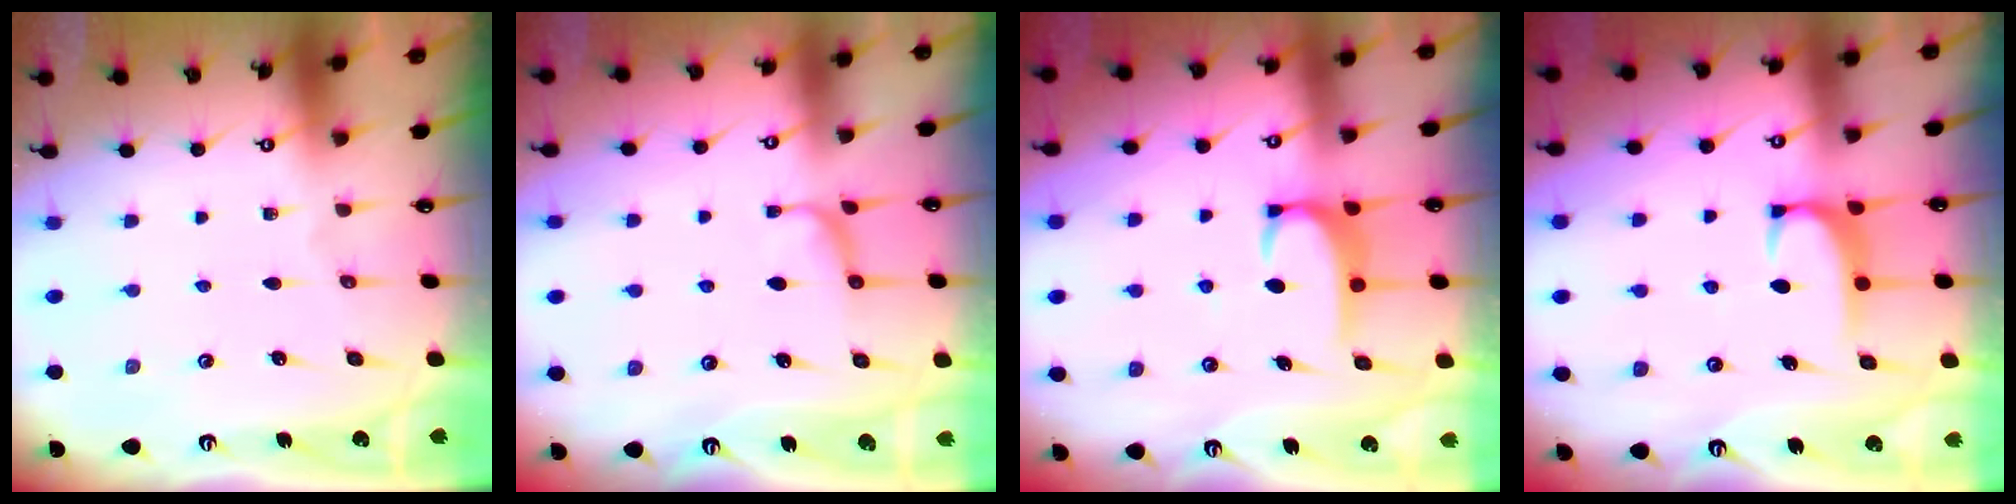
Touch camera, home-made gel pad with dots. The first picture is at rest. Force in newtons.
{"total": 2.0, "press": 1.8, "slide": 0.9}
{"total": 2.8, "press": 2.8, "slide": 0.5}
{"total": 1.4, "press": 1.4, "slide": 0.3}